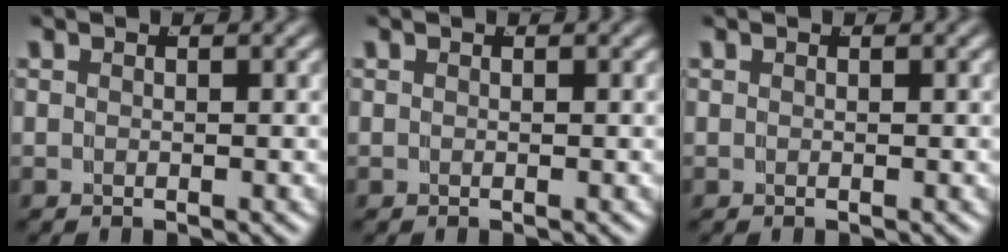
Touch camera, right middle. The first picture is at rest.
{"total": 0.0}
{"total": 0.0}